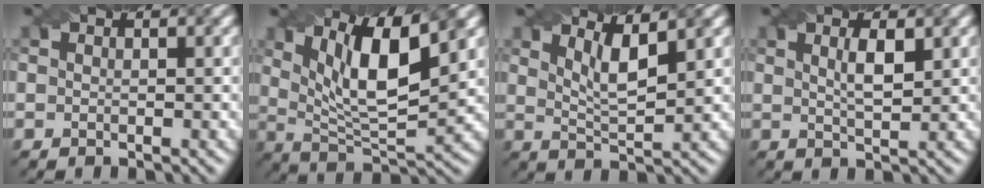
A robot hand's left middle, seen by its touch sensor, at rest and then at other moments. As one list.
[{"total": 9.4, "force": [4.1, 3.0, 7.9], "torque": [-0.131, 0.000, 0.068]}, {"total": 3.6, "force": [2.2, 0.8, 2.7], "torque": [-0.048, -0.001, 0.037]}, {"total": 2.4, "force": [1.0, 0.6, 2.1], "torque": [-0.037, 0.002, 0.019]}]